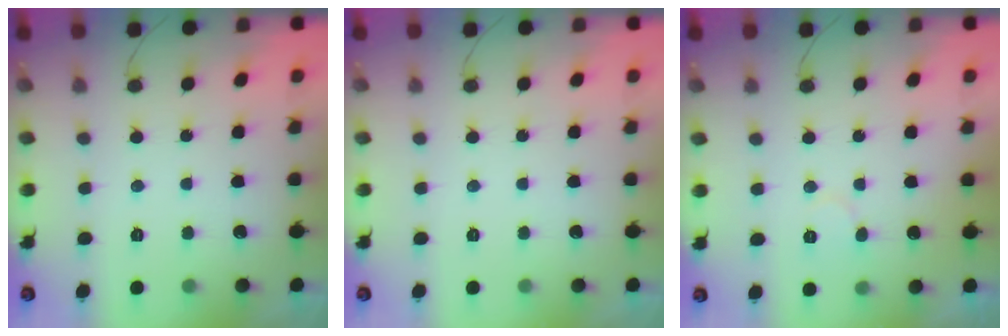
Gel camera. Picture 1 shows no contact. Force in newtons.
{"total": 0.0}
{"total": 5.3, "press": 5.2, "slide": 0.6}